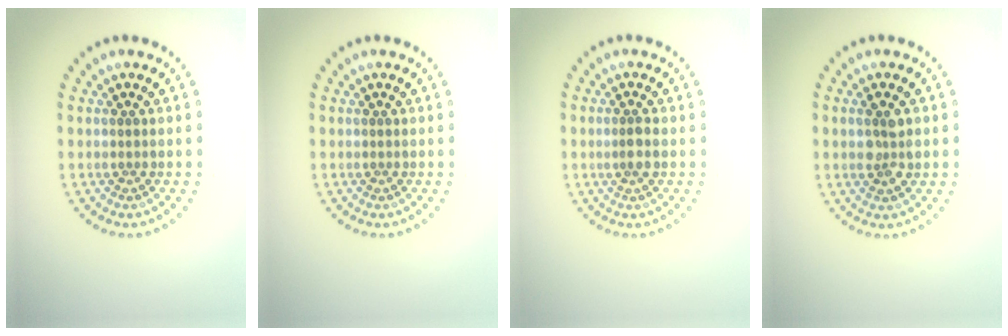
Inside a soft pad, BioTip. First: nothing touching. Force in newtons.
{"total": 0.0}
{"total": 1.5, "press": 1.3, "slide": 0.8}
{"total": 2.4, "press": 2.4, "slide": 0.3}